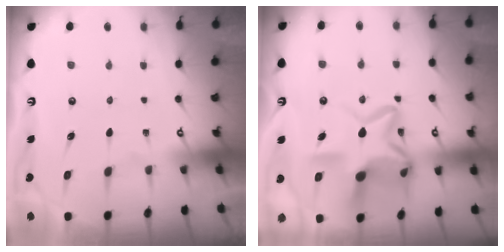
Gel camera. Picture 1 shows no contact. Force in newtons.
{"total": 16.2, "press": 16.1, "slide": 2.1}